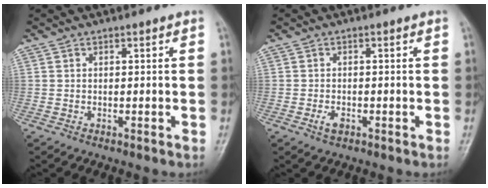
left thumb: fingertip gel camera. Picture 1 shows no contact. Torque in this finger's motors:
{"motor_torque": [-0.25, 0.75, 0.43, 0.06, 0.01]}